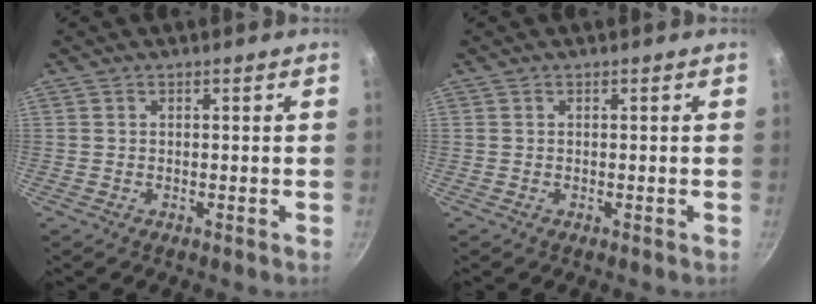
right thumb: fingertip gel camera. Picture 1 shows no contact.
{"total": 0.0}